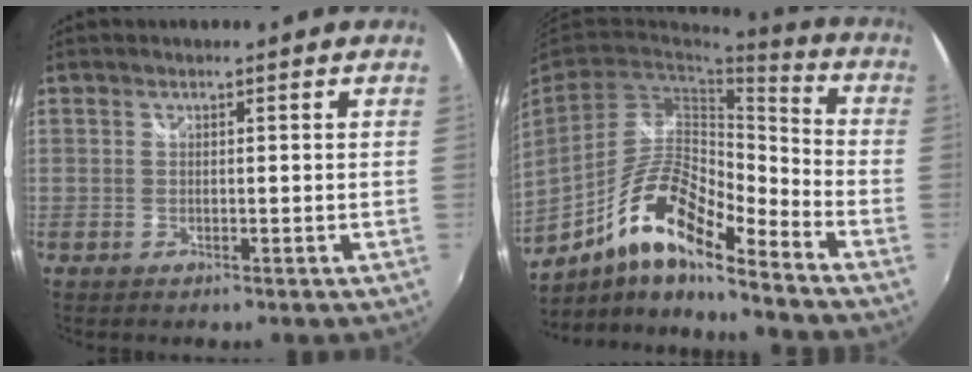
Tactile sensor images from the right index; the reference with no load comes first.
{"total": 15.6, "force": [-9.7, 3.9, 11.6], "torque": [-0.216, -0.003, -0.187]}